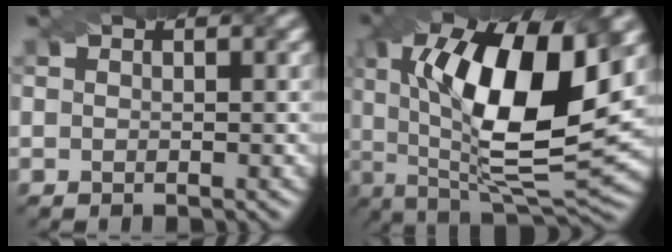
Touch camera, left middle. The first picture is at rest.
{"total": 15.1, "force": [3.1, 5.4, 13.8], "torque": [-0.224, -0.003, 0.046]}